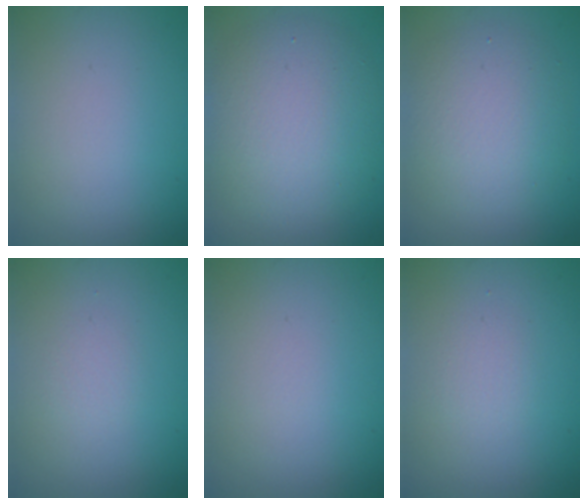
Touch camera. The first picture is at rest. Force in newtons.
{"total": 6.7, "press": 6.7, "slide": 0.9}
{"total": 4.6, "press": 4.5, "slide": 0.6}
{"total": 0.9, "press": 0.9, "slide": 0.1}
{"total": 0.0}
{"total": 1.1, "press": 1.1, "slide": 0.2}